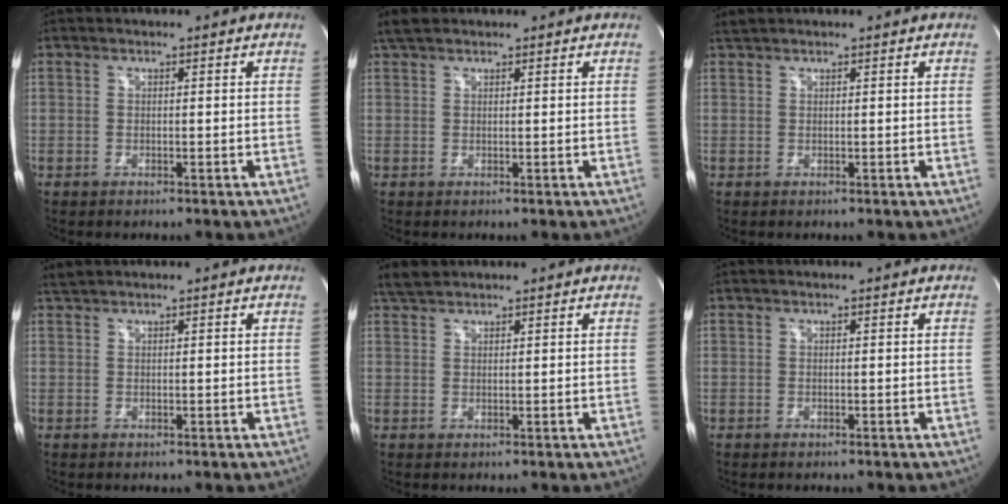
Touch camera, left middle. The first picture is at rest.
{"total": 2.4, "force": [2.0, 1.0, 1.0], "torque": [-0.023, 0.017, 0.038]}
{"total": 0.9, "force": [0.9, -0.1, 0.0], "torque": [-0.006, 0.010, 0.024]}
{"total": 1.0, "force": [1.0, -0.2, 0.1], "torque": [-0.007, 0.010, 0.027]}
{"total": 2.4, "force": [2.3, 0.6, 0.6], "torque": [-0.016, 0.013, 0.046]}
{"total": 0.0}